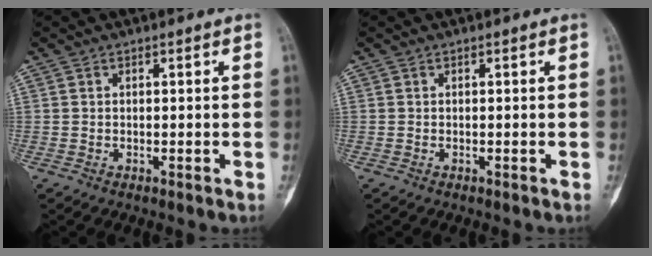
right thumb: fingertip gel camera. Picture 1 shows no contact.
{"total": 0.0}